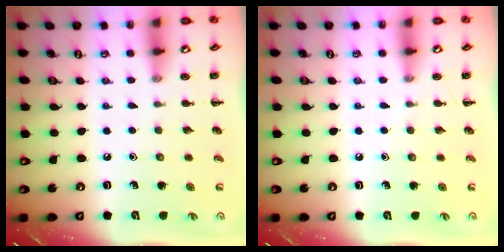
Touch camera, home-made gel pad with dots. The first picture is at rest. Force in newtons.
{"total": 0.7, "press": 0.6, "slide": 0.4}